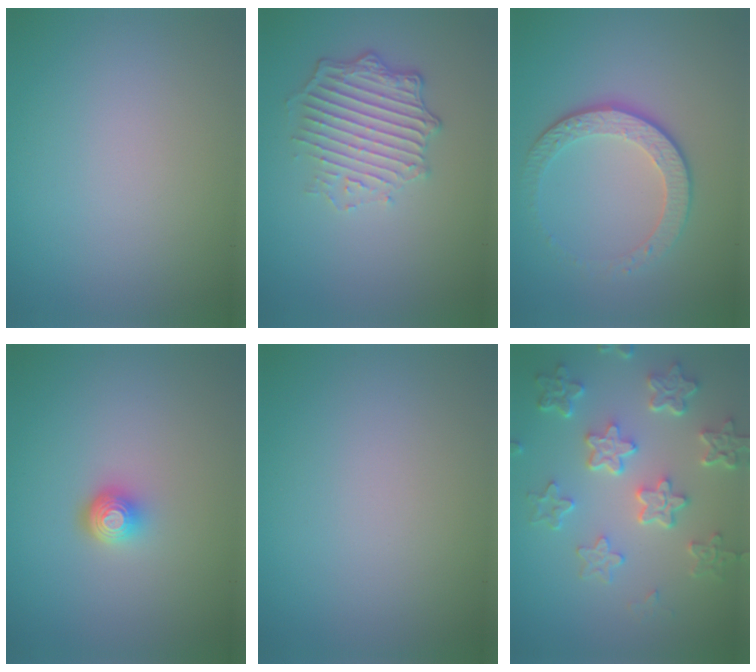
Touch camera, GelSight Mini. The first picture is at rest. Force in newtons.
{"total": 4.9, "press": 3.7, "slide": 3.2}
{"total": 4.3, "press": 3.1, "slide": 3.0}
{"total": 2.2, "press": 1.4, "slide": 1.6}
{"total": 0.0}
{"total": 5.9, "press": 4.4, "slide": 3.9}